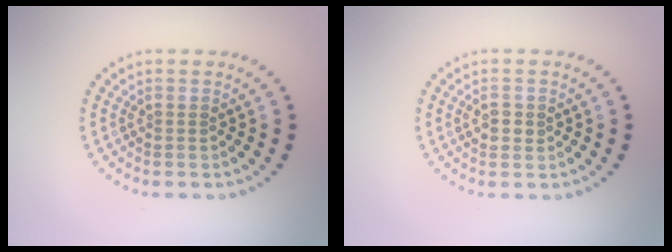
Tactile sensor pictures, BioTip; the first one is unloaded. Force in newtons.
{"total": 1.5, "press": 1.4, "slide": 0.2}